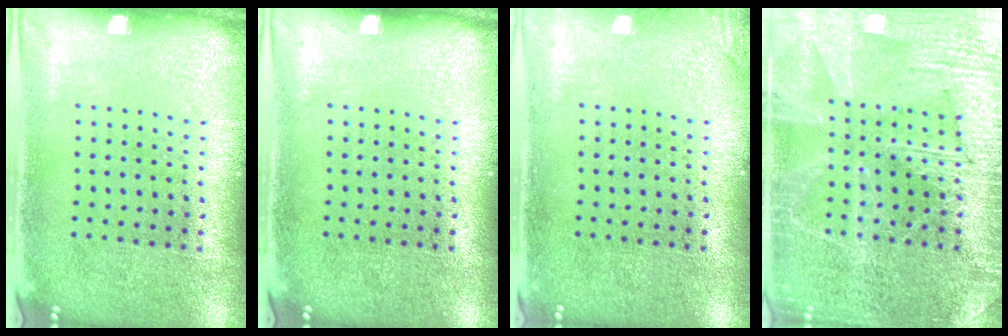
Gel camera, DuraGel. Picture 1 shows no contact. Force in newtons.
{"total": 0.0}
{"total": 0.9, "press": 0.9, "slide": 0.2}
{"total": 3.7, "press": 3.7, "slide": 0.5}